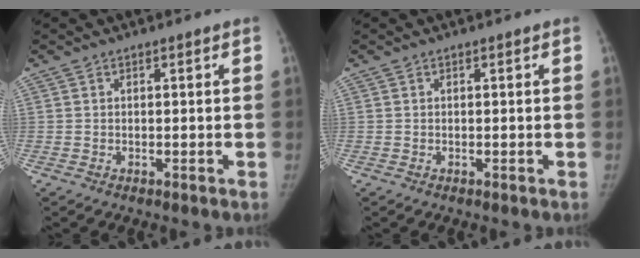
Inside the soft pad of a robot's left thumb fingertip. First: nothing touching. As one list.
[{"total": 0.0}]